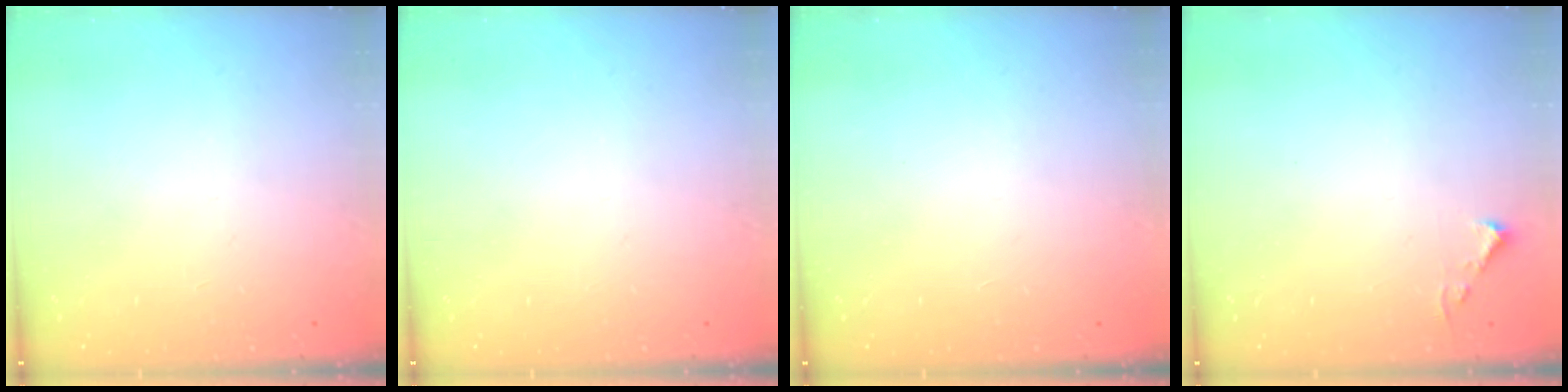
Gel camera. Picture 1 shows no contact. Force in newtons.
{"total": 0.0}
{"total": 1.5, "press": 1.5, "slide": 0.1}
{"total": 3.5, "press": 3.5, "slide": 0.4}